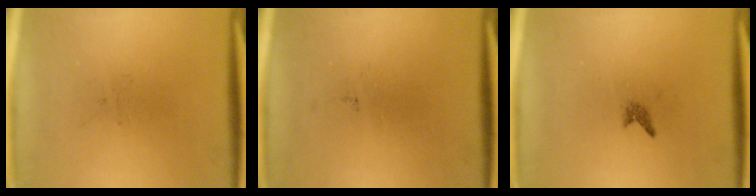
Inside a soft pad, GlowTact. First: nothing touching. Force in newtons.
{"total": 0.0}
{"total": 0.7}